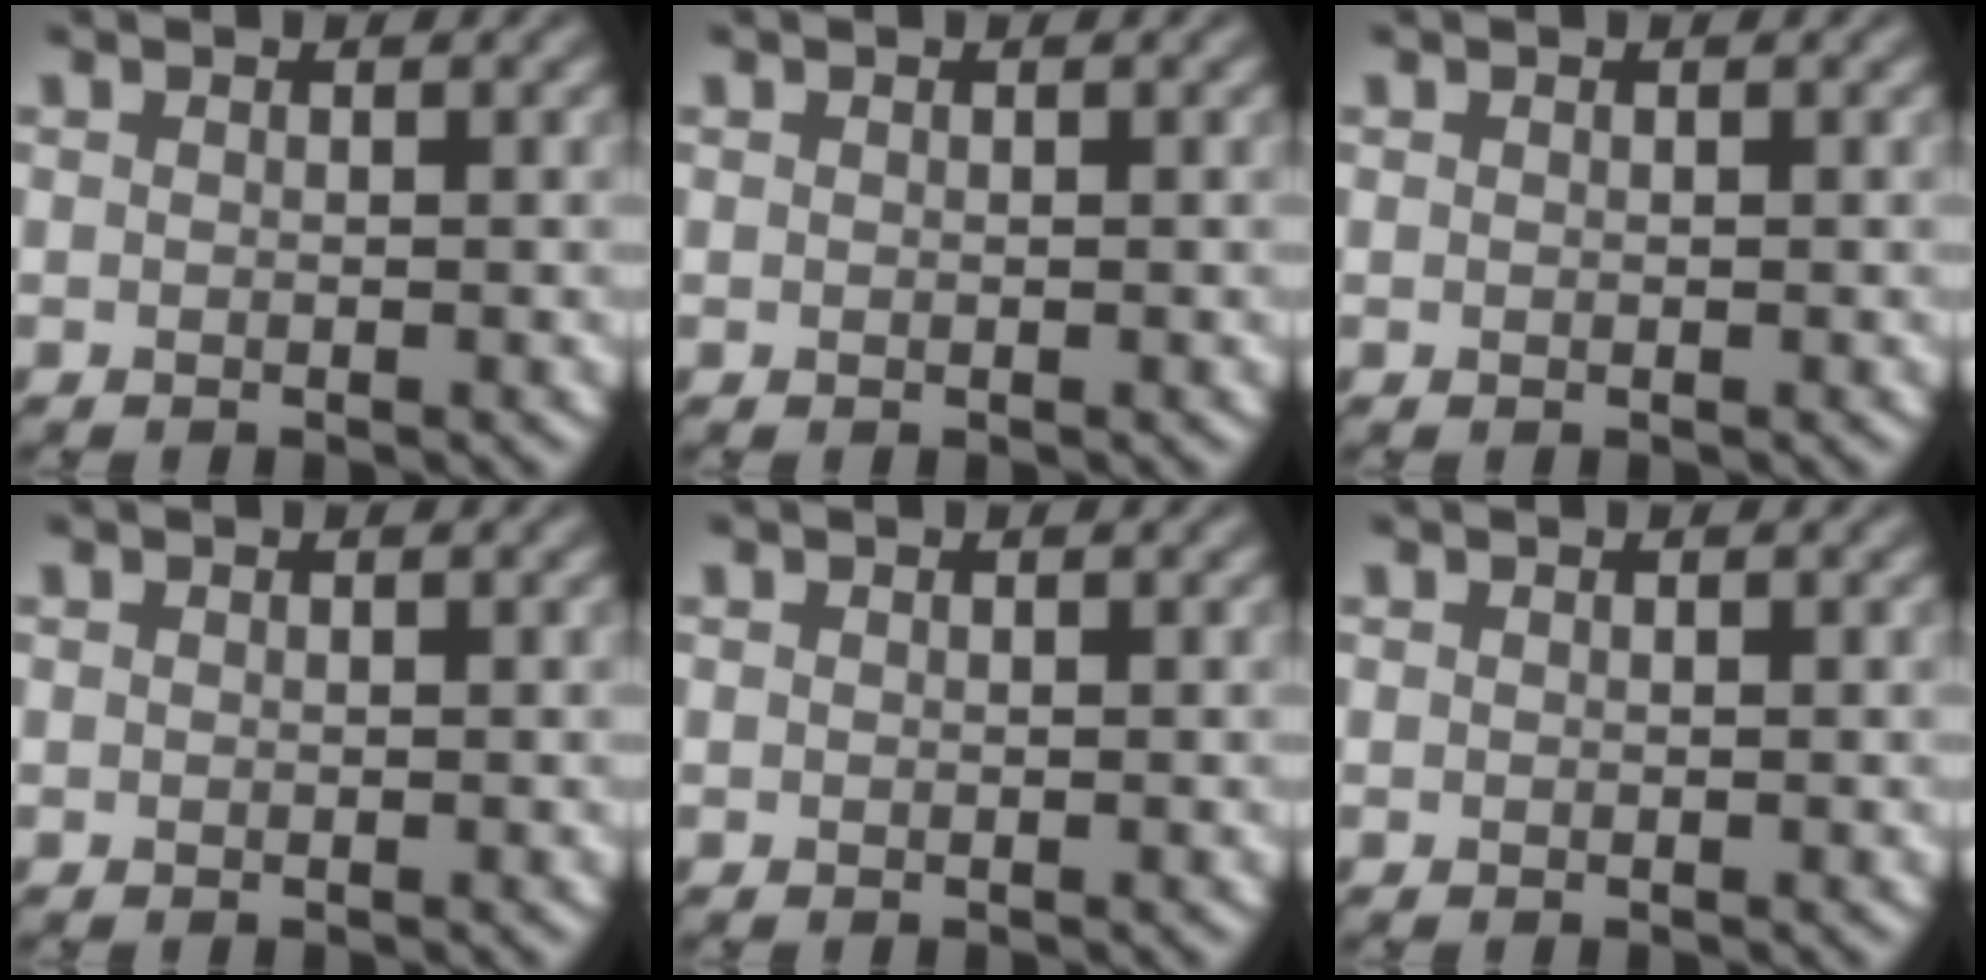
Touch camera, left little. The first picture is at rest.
{"total": 0.0}
{"total": 0.0}
{"total": 0.0}
{"total": 0.0}
{"total": 0.0}